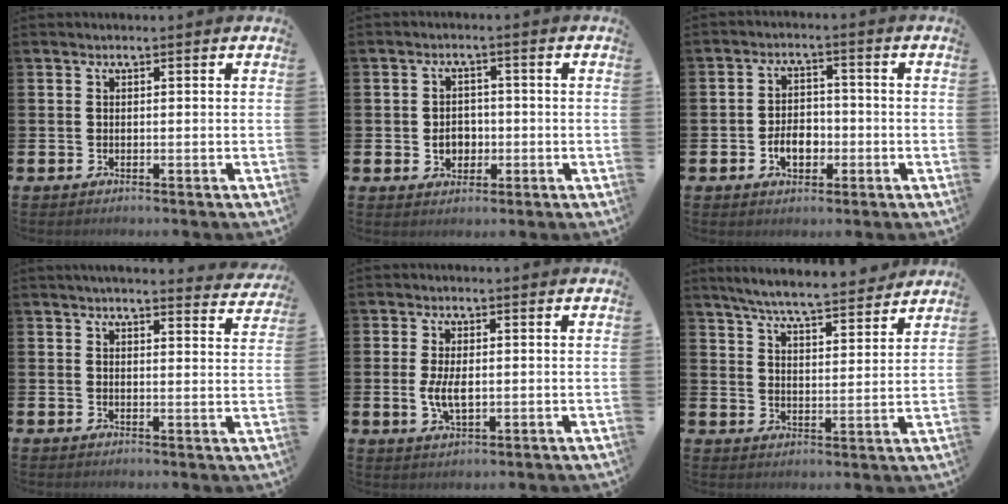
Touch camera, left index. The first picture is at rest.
{"total": 3.2, "force": [-0.7, 2.7, 1.6], "torque": [-0.022, 0.000, -0.020]}
{"total": 4.1, "force": [-1.4, 2.8, 2.7], "torque": [-0.043, 0.003, -0.029]}
{"total": 3.6, "force": [3.5, 0.0, 0.6], "torque": [-0.010, -0.020, 0.061]}
{"total": 4.0, "force": [-0.1, 2.0, 3.5], "torque": [-0.075, 0.003, -0.005]}
{"total": 6.6, "force": [6.4, 0.5, 1.9], "torque": [-0.052, -0.042, 0.109]}